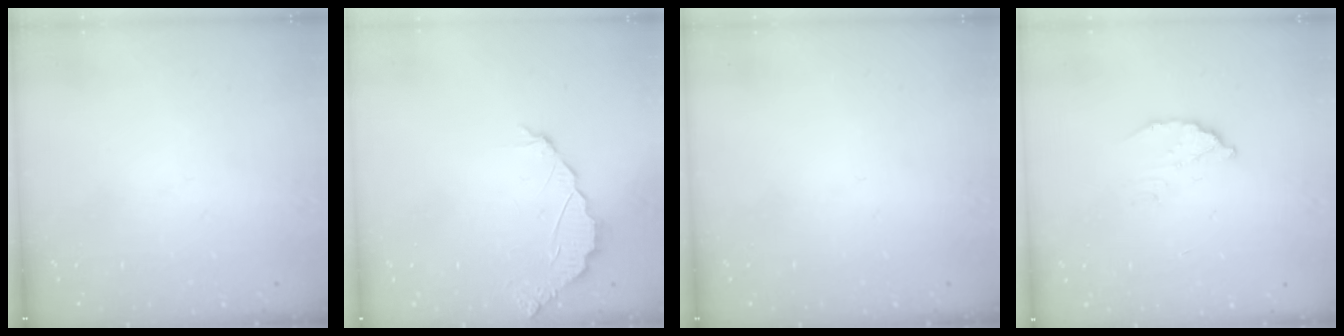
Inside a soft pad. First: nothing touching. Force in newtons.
{"total": 2.2, "press": 2.2, "slide": 0.2}
{"total": 0.0}
{"total": 3.7, "press": 3.7, "slide": 0.4}